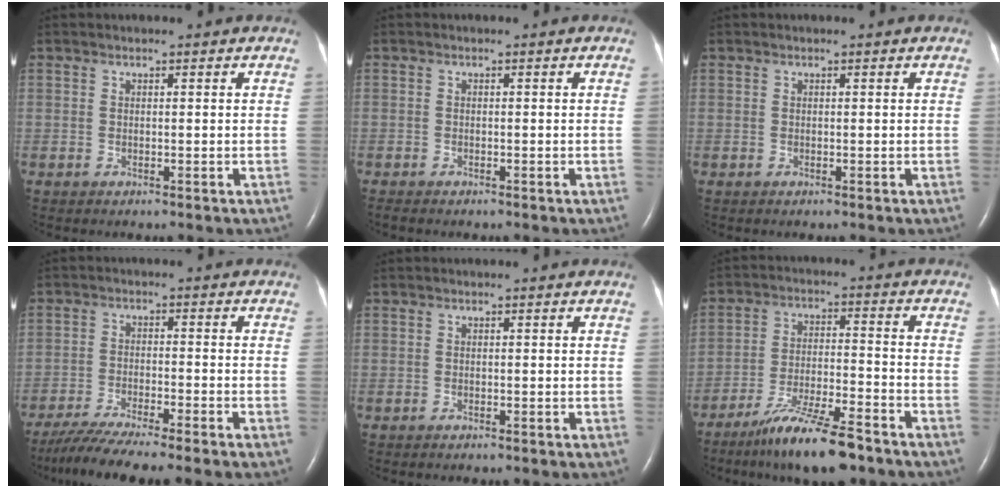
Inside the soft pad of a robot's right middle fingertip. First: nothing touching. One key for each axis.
{"total": 0.8, "fx": -0.6, "fy": -0.2, "fz": 0.4, "tx": -0.006, "ty": 0.001, "tz": -0.013}
{"total": 0.0}
{"total": 8.9, "fx": -7.5, "fy": -1.1, "fz": 4.7, "tx": -0.074, "ty": -0.030, "tz": -0.126}
{"total": 0.0}
{"total": 11.5, "fx": -8.7, "fy": 1.1, "fz": 7.4, "tx": -0.134, "ty": -0.025, "tz": -0.151}